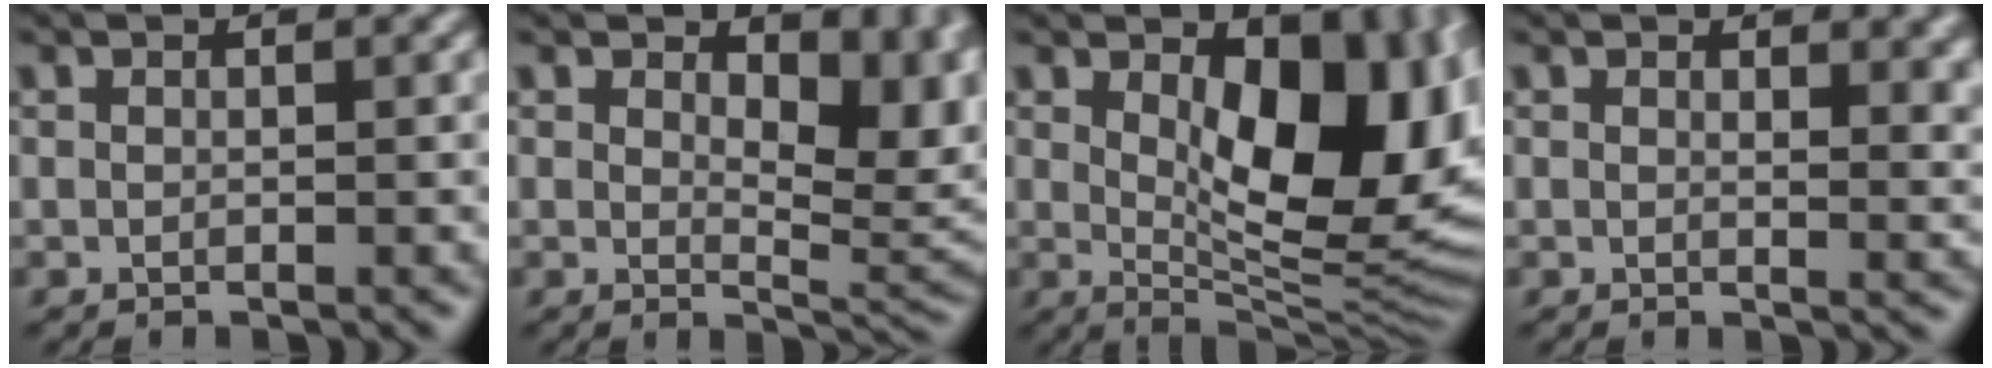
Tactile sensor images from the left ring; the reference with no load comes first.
{"total": 7.5, "force": [2.5, 4.0, 5.9], "torque": [-0.078, -0.014, 0.042]}
{"total": 12.7, "force": [2.5, 6.2, 10.8], "torque": [-0.126, -0.013, 0.047]}
{"total": 3.1, "force": [1.5, 1.5, 2.2], "torque": [-0.024, -0.005, 0.023]}